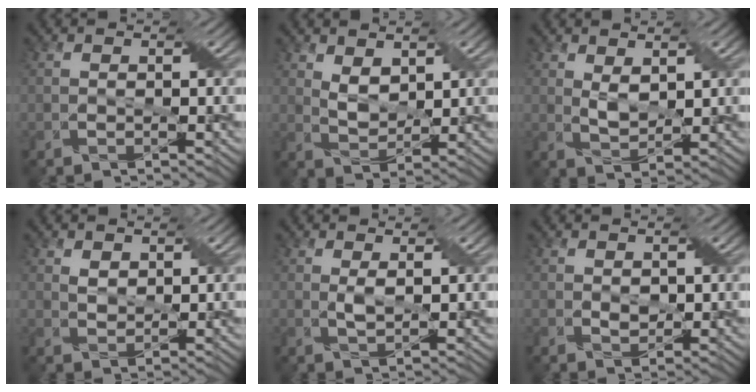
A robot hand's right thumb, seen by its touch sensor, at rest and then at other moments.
{"total": 3.5, "force": [2.0, 1.9, 2.1], "torque": [-0.053, -0.006, 0.042]}
{"total": 2.7, "force": [1.3, 1.3, 2.0], "torque": [-0.049, -0.005, 0.028]}
{"total": 1.6, "force": [0.9, 1.1, 0.8], "torque": [-0.022, -0.003, 0.020]}
{"total": 1.5, "force": [0.5, 0.2, 1.4], "torque": [-0.034, -0.003, 0.012]}
{"total": 1.3, "force": [0.4, 0.9, 0.9], "torque": [-0.021, -0.003, 0.010]}